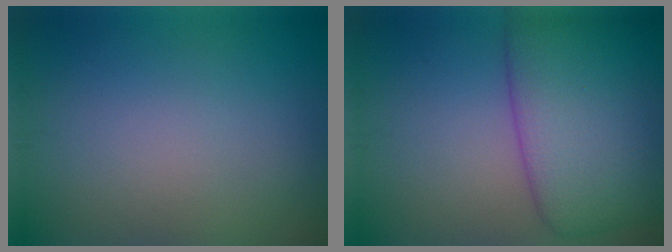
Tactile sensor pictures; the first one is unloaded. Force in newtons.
{"total": 8.5, "press": 8.5, "slide": 0.4}